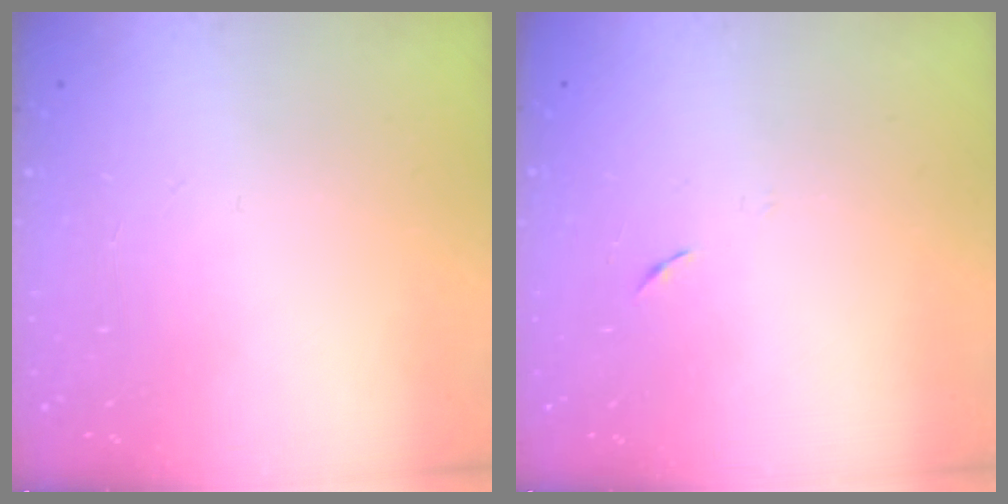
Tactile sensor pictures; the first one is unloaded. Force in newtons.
{"total": 3.5, "press": 3.4, "slide": 0.9}